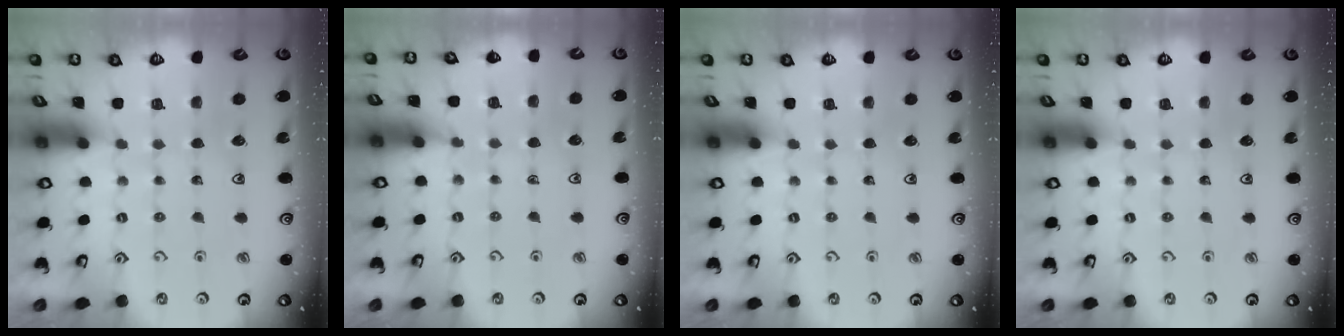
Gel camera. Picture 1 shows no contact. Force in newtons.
{"total": 2.7, "press": 2.7, "slide": 0.4}
{"total": 0.0}
{"total": 0.0}